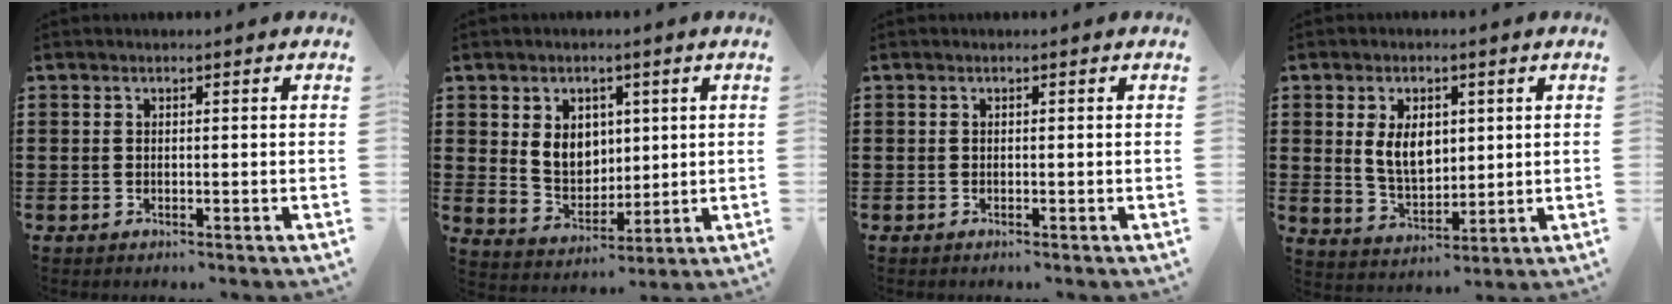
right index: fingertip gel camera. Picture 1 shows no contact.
{"total": 6.2, "force": [1.6, 5.2, 2.9], "torque": [-0.060, 0.009, 0.028]}
{"total": 0.0}
{"total": 6.5, "force": [1.4, 4.1, 4.8], "torque": [-0.088, 0.008, 0.020]}